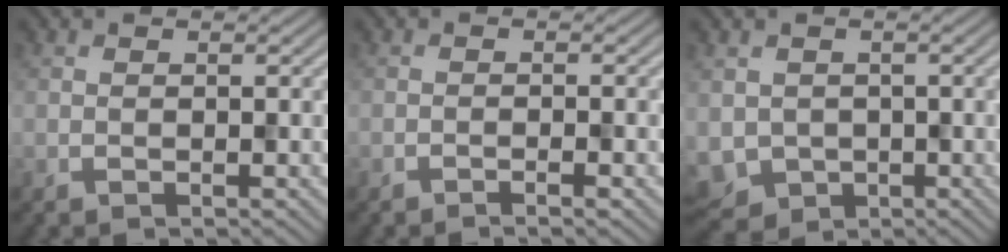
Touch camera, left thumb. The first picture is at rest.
{"total": 1.9, "force": [-1.6, 0.0, 1.1], "torque": [-0.017, 0.009, -0.028]}
{"total": 2.8, "force": [-0.3, 2.8, -0.4], "torque": [-0.022, -0.020, 0.000]}